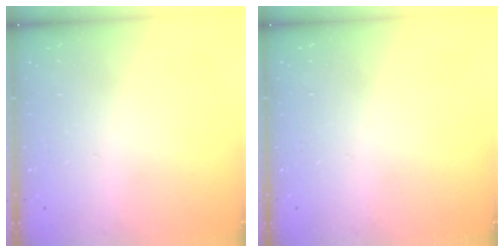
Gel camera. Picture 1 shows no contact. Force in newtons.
{"total": 0.0}